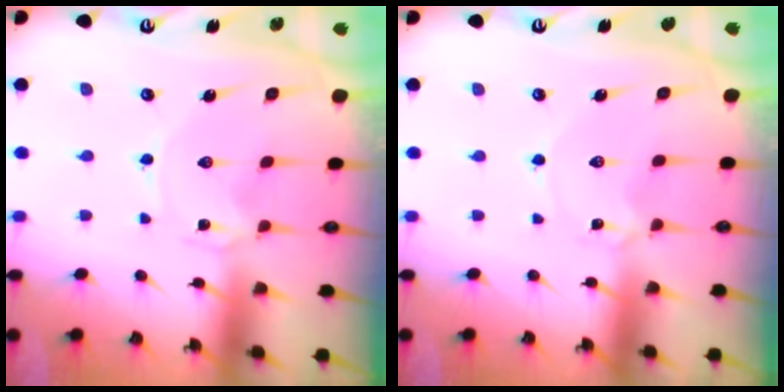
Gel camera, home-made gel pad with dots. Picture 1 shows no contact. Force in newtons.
{"total": 1.9, "press": 1.9, "slide": 0.2}